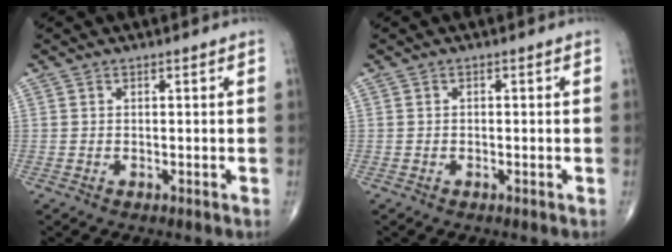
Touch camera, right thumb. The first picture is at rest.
{"total": 0.0}